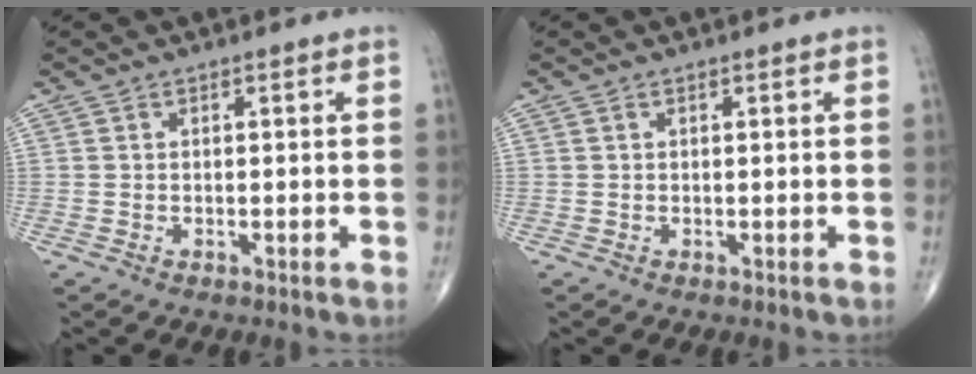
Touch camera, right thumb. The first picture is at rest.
{"total": 0.0}